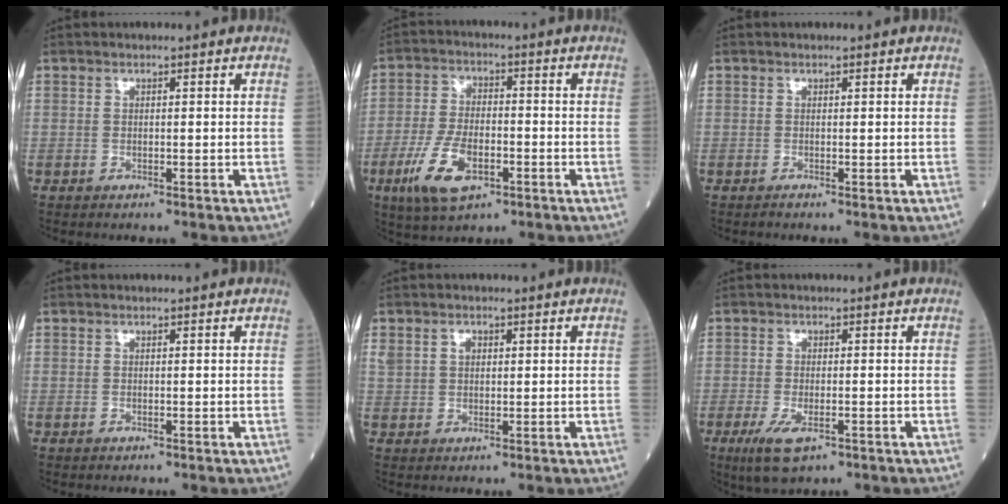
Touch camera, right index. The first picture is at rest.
{"total": 9.0, "force": [-3.9, 3.9, 7.2], "torque": [-0.157, -0.007, -0.066]}
{"total": 0.0}
{"total": 0.0}
{"total": 2.6, "force": [1.1, 2.0, 1.3], "torque": [-0.030, 0.011, 0.026]}
{"total": 5.1, "force": [-2.5, 1.8, 4.0], "torque": [-0.084, -0.012, -0.034]}